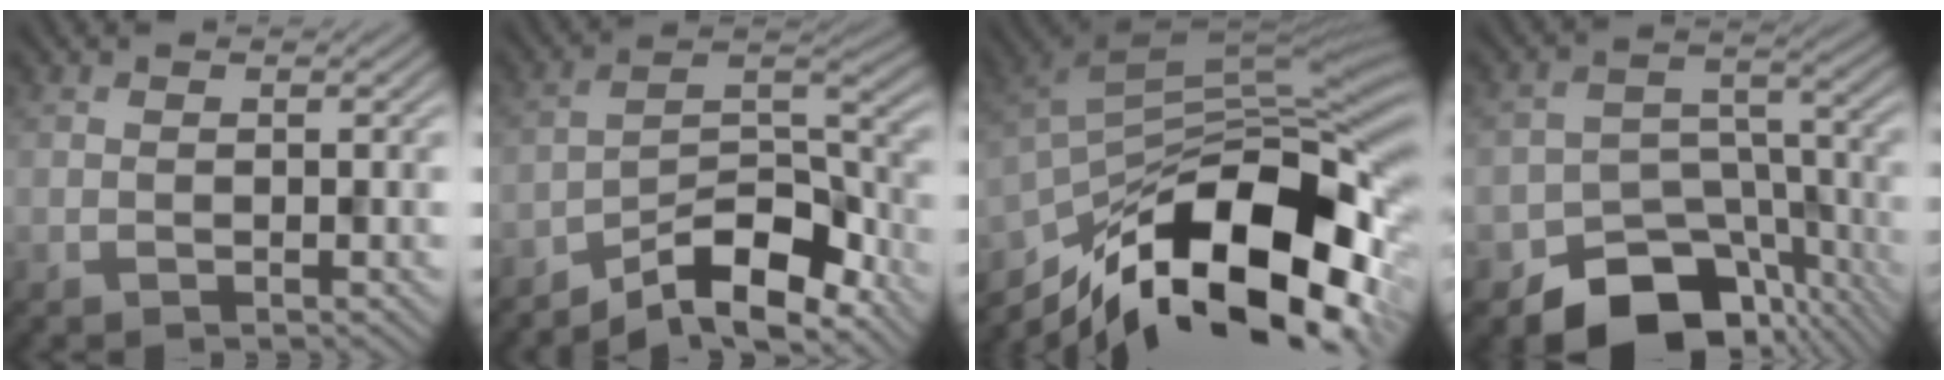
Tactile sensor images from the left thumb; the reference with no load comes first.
{"total": 10.2, "force": [-8.0, 2.9, 5.7], "torque": [-0.088, 0.007, -0.156]}
{"total": 17.3, "force": [-8.9, 7.6, 12.8], "torque": [-0.232, -0.015, -0.153]}
{"total": 11.9, "force": [-8.2, 7.0, 5.0], "torque": [-0.072, -0.012, -0.127]}